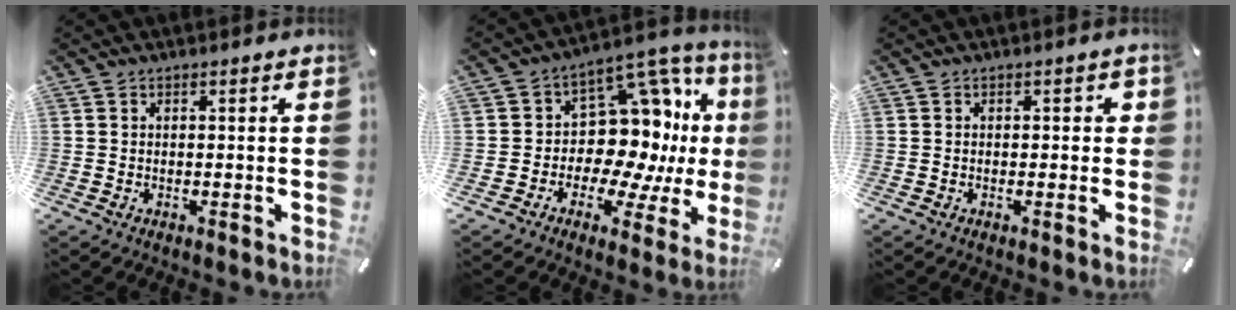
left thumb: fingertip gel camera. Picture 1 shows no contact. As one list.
[{"total": 16.1, "force": [3.0, 12.1, 10.1], "torque": [-0.135, -0.052, 0.063]}, {"total": 1.4, "force": [-0.3, 0.8, 1.0], "torque": [-0.020, 0.005, -0.008]}]